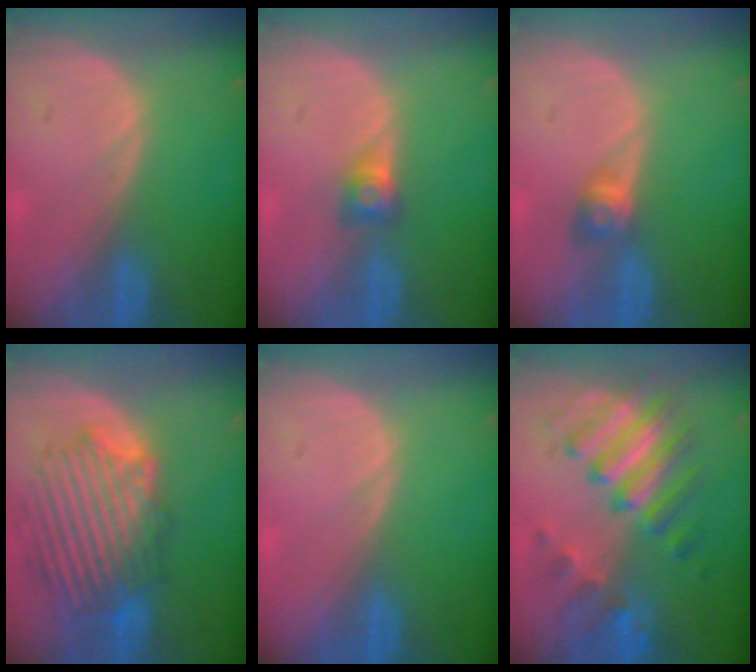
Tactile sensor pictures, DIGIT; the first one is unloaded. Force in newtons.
{"total": 2.6, "press": 2.3, "slide": 1.0}
{"total": 2.9, "press": 2.5, "slide": 1.4}
{"total": 9.7, "press": 9.6, "slide": 1.1}
{"total": 0.0}
{"total": 8.4, "press": 8.4, "slide": 0.3}